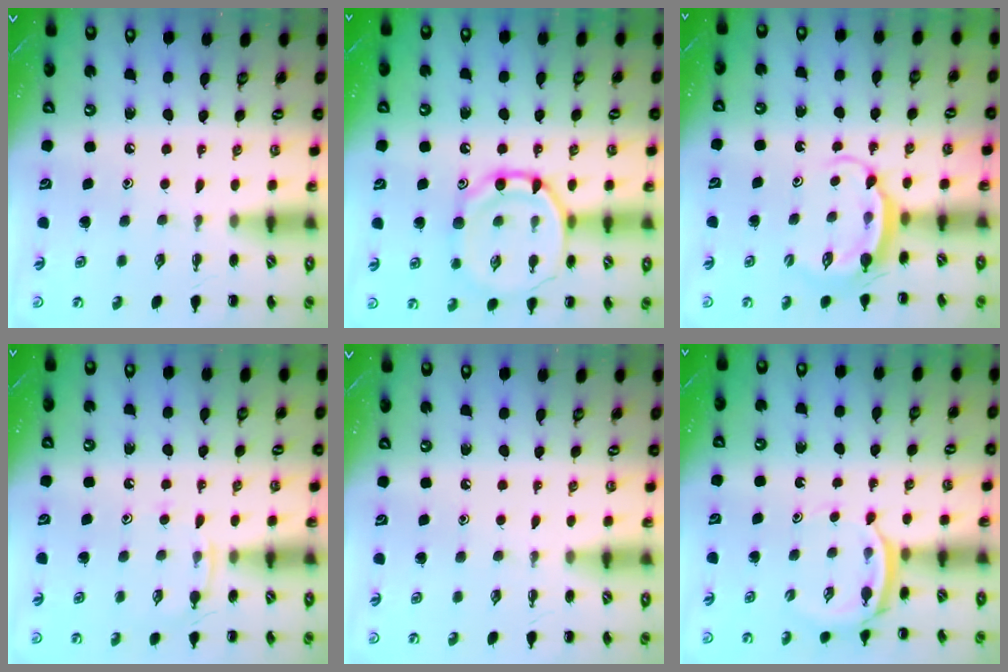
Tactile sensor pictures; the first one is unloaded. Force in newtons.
{"total": 15.2, "press": 15.2, "slide": 0.8}
{"total": 6.5, "press": 6.4, "slide": 0.7}
{"total": 5.9, "press": 5.8, "slide": 1.4}
{"total": 0.0}
{"total": 4.0, "press": 3.8, "slide": 1.3}